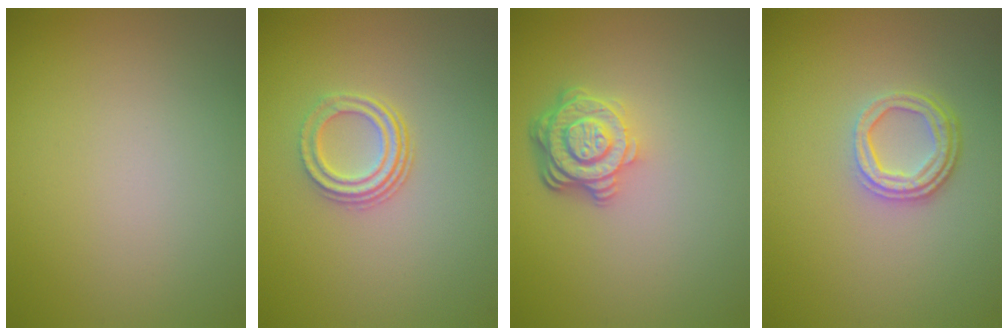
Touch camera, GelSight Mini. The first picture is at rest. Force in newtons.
{"total": 2.9, "press": 2.2, "slide": 1.9}
{"total": 4.4, "press": 3.3, "slide": 2.9}
{"total": 3.3, "press": 2.6, "slide": 2.1}